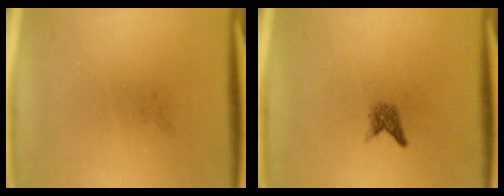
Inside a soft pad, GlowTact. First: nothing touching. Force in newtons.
{"total": 1.5}